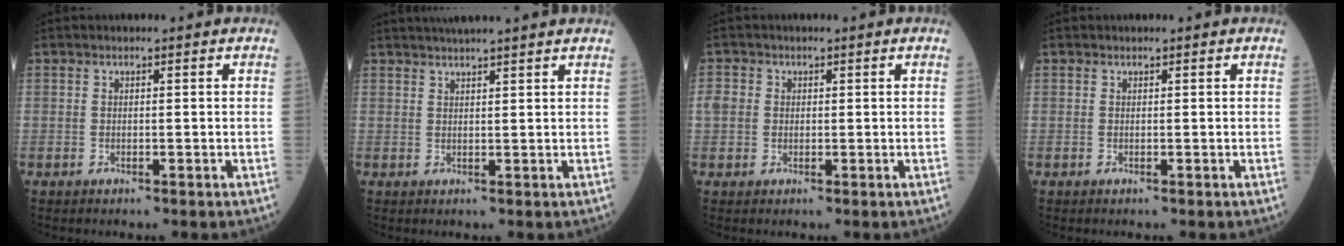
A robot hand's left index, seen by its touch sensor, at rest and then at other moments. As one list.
[{"total": 7.4, "force": [6.4, -0.7, 3.5], "torque": [-0.050, 0.028, 0.086]}, {"total": 2.5, "force": [0.1, 2.3, 0.9], "torque": [-0.025, 0.010, 0.003]}, {"total": 0.0}]